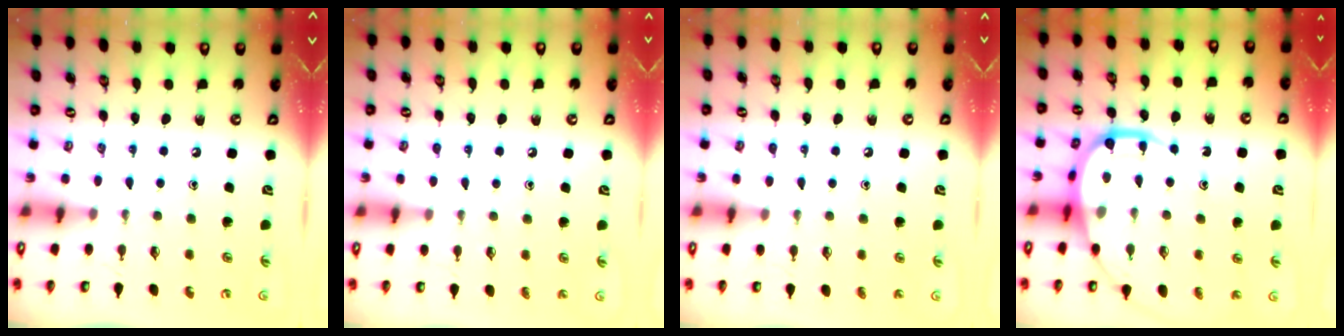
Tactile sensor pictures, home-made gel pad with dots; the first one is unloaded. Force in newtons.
{"total": 3.8, "press": 3.8, "slide": 0.4}
{"total": 2.9, "press": 2.8, "slide": 0.3}
{"total": 14.0, "press": 13.9, "slide": 1.5}